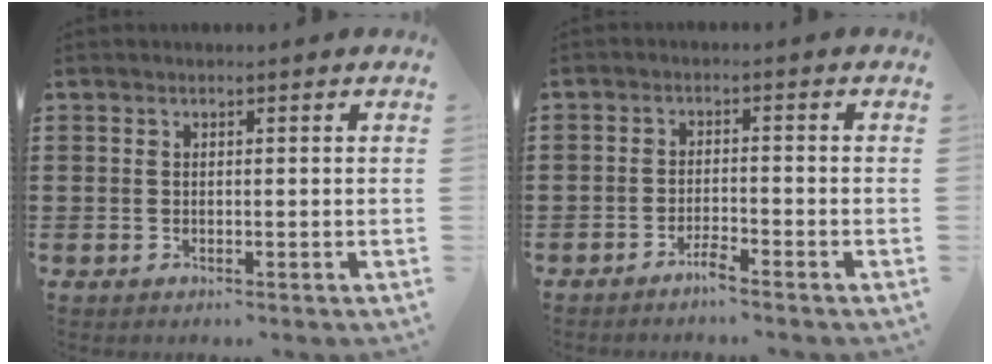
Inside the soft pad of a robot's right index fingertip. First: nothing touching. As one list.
[{"total": 2.3, "force": [-2.0, 0.0, 1.1], "torque": [-0.020, 0.001, -0.037]}]